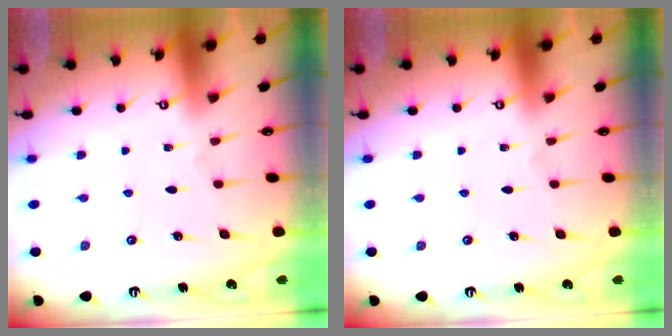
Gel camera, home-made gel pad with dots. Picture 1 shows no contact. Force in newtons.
{"total": 0.0}